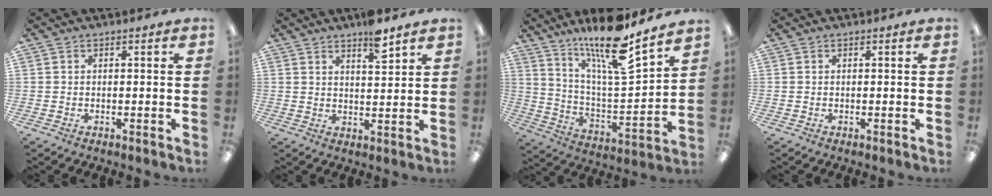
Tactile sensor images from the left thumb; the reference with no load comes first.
{"total": 6.5, "force": [5.0, 1.7, 3.8], "torque": [-0.047, -0.032, 0.082]}
{"total": 18.3, "force": [14.5, 3.2, 10.6], "torque": [-0.196, -0.098, 0.243]}
{"total": 0.0}